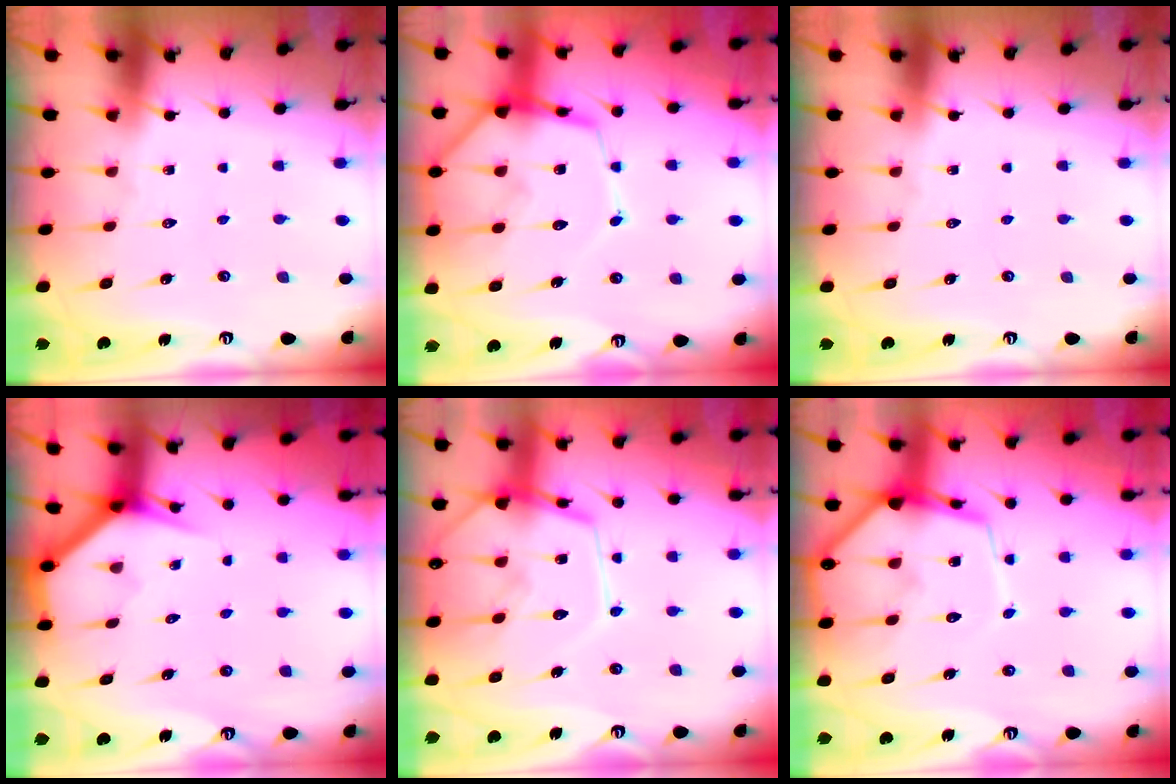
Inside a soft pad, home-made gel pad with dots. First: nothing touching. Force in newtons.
{"total": 16.3, "press": 16.2, "slide": 1.4}
{"total": 0.0}
{"total": 3.6, "press": 3.5, "slide": 0.3}
{"total": 16.7, "press": 16.6, "slide": 1.4}
{"total": 13.6, "press": 13.6, "slide": 1.3}